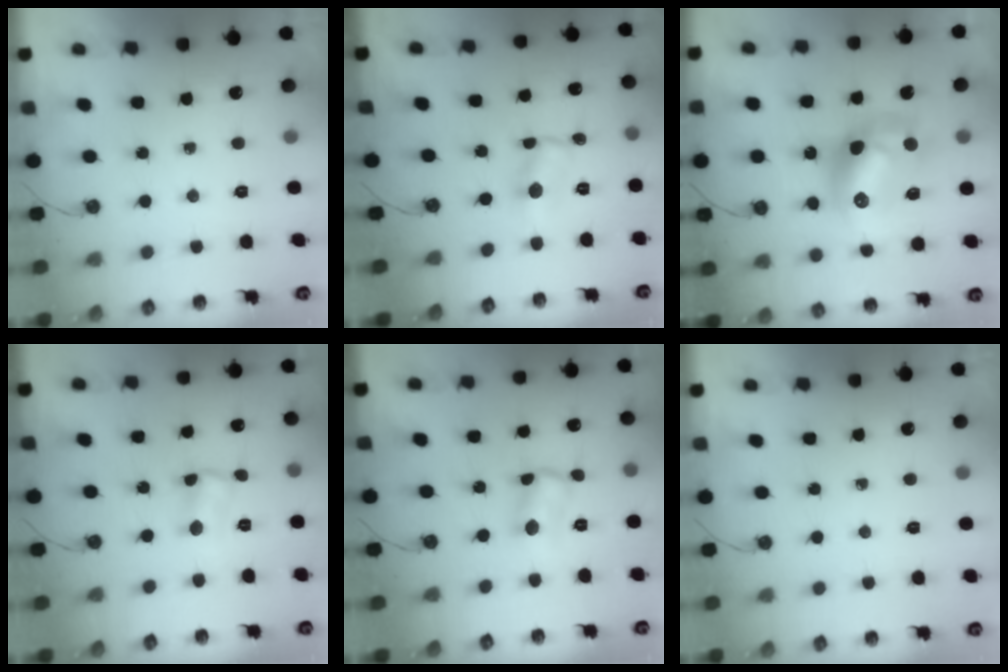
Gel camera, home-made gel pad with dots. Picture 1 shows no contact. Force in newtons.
{"total": 1.1, "press": 1.1, "slide": 0.2}
{"total": 13.5, "press": 13.4, "slide": 1.1}
{"total": 2.1, "press": 2.1, "slide": 0.2}
{"total": 3.7, "press": 3.7, "slide": 0.2}
{"total": 0.0}